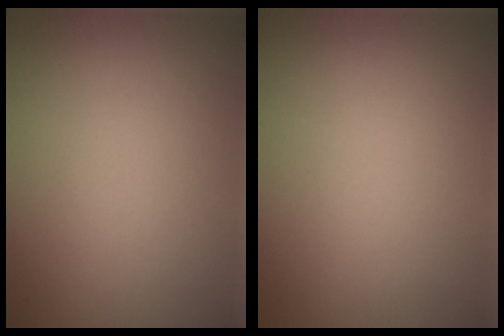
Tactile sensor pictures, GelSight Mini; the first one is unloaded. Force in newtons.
{"total": 0.0}